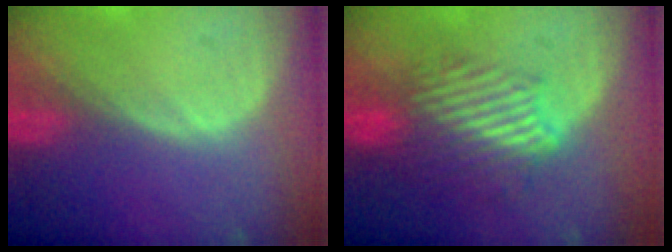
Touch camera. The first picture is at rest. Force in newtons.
{"total": 9.5, "press": 8.1, "slide": 4.8}